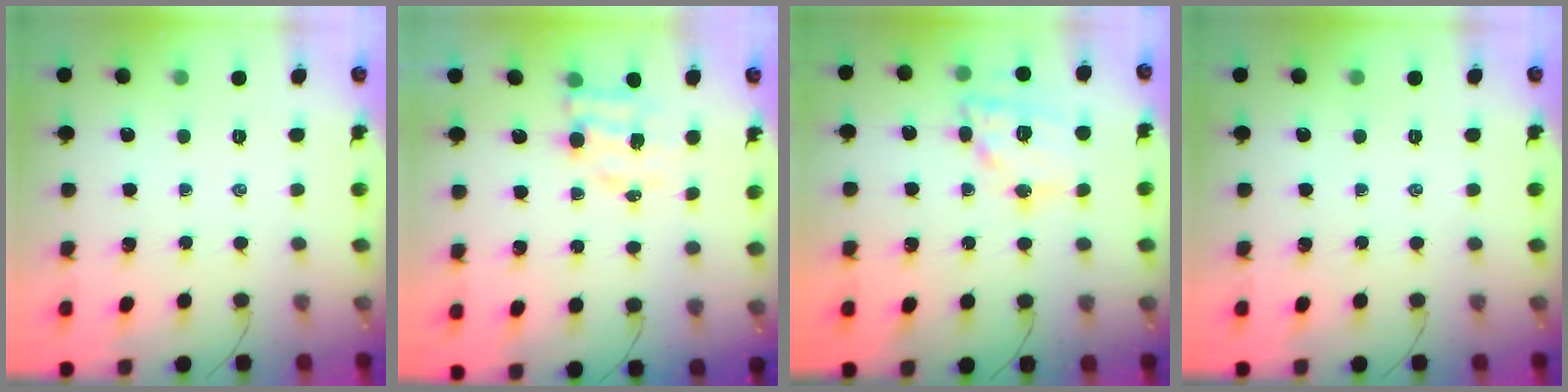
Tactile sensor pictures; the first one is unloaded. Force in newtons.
{"total": 5.5, "press": 5.5, "slide": 0.6}
{"total": 14.0, "press": 13.9, "slide": 1.7}
{"total": 0.0}